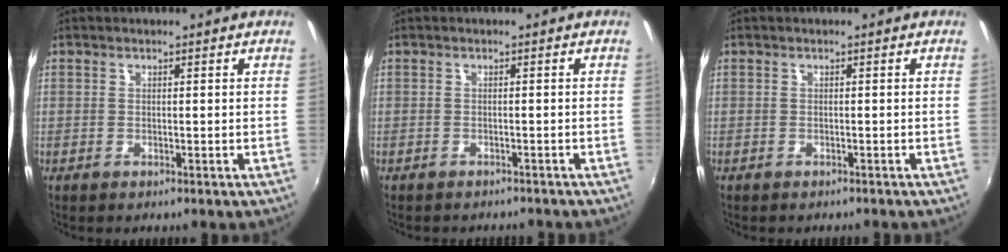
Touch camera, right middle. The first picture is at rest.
{"total": 3.4, "force": [-3.1, 1.0, 0.9], "torque": [-0.024, -0.013, -0.042]}
{"total": 1.1, "force": [-1.0, 0.4, 0.2], "torque": [-0.009, -0.005, -0.013]}